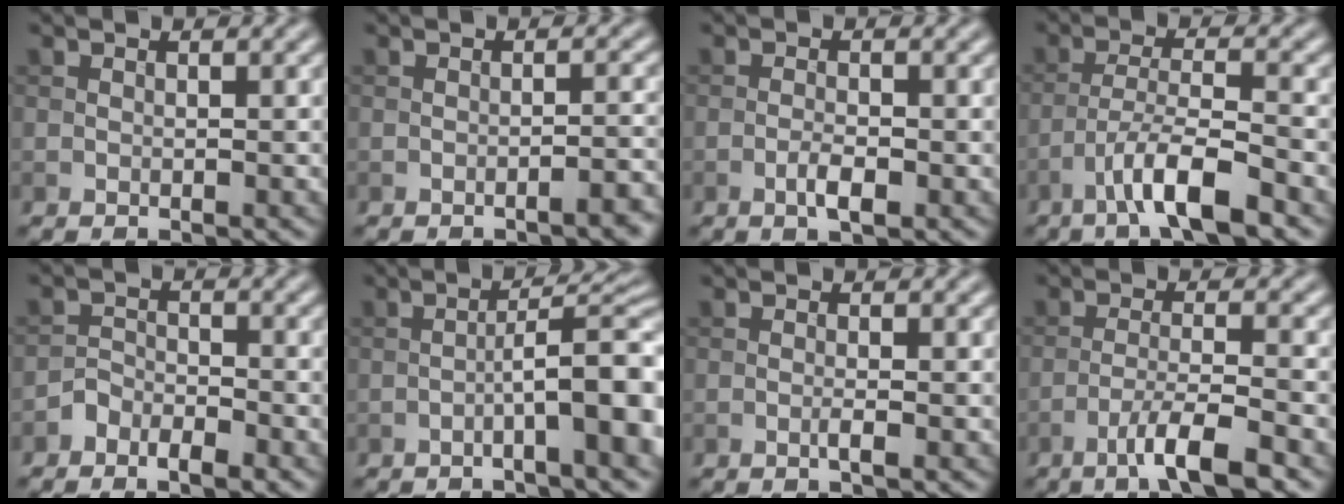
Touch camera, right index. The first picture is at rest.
{"total": 2.4, "force": [-1.5, 0.5, 1.8], "torque": [-0.020, 0.009, -0.026]}
{"total": 2.1, "force": [-1.0, 0.6, 1.8], "torque": [-0.032, 0.002, -0.020]}
{"total": 6.1, "force": [-3.8, 1.1, 4.6], "torque": [-0.080, 0.006, -0.072]}
{"total": 2.3, "force": [-1.7, 1.2, 1.1], "torque": [-0.015, 0.006, -0.035]}
{"total": 8.2, "force": [-2.4, 1.6, 7.7], "torque": [-0.108, 0.017, -0.041]}
{"total": 0.9, "force": [-0.3, 0.1, 0.9], "torque": [-0.016, 0.001, -0.009]}
{"total": 5.2, "force": [-3.2, 0.6, 4.0], "torque": [-0.070, 0.004, -0.061]}